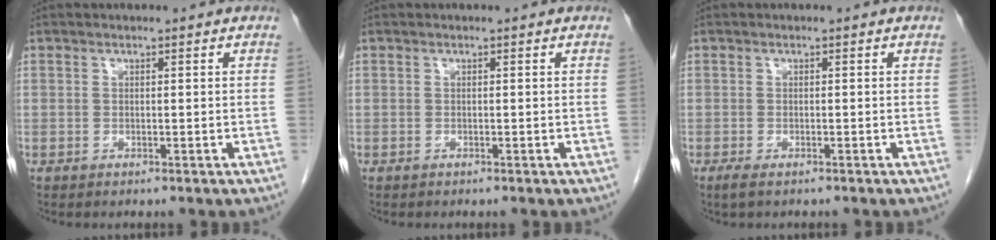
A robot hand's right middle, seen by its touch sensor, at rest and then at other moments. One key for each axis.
{"total": 0.0}
{"total": 1.8, "fx": -1.3, "fy": 0.5, "fz": 1.2, "tx": -0.026, "ty": -0.005, "tz": -0.019}